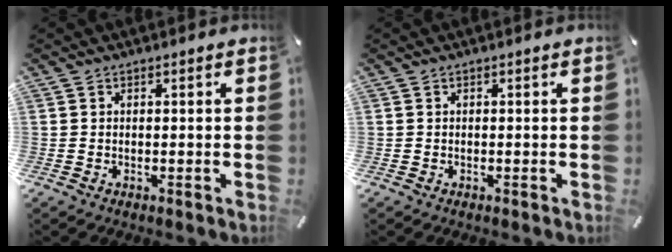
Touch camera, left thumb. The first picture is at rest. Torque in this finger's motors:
{"motor_torque": [-0.27, -0.27, -0.04, 0.04, -0.01]}